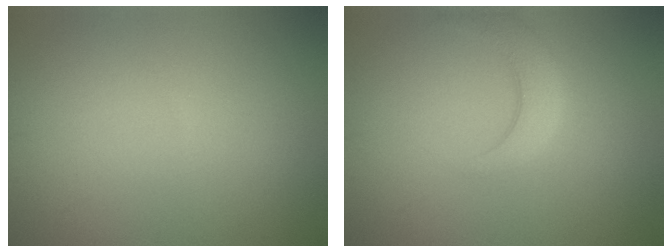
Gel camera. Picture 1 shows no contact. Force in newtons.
{"total": 2.7, "press": 2.7, "slide": 0.3}